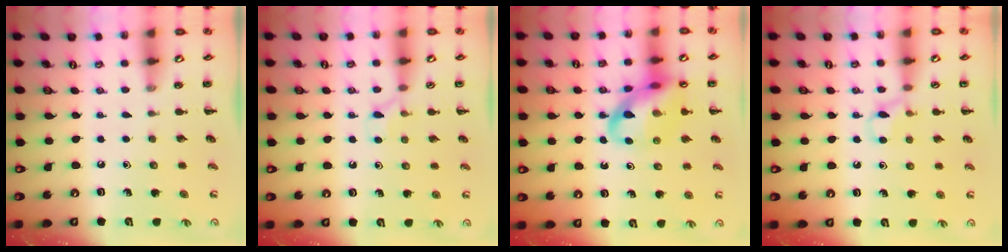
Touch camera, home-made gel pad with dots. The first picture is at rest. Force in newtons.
{"total": 4.0, "press": 3.7, "slide": 1.6}
{"total": 14.7, "press": 14.6, "slide": 1.9}
{"total": 6.2, "press": 5.9, "slide": 2.0}